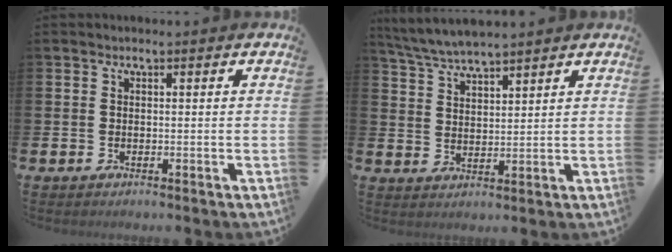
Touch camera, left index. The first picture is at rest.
{"total": 4.8, "force": [4.7, 0.2, 1.0], "torque": [-0.041, -0.020, 0.086]}